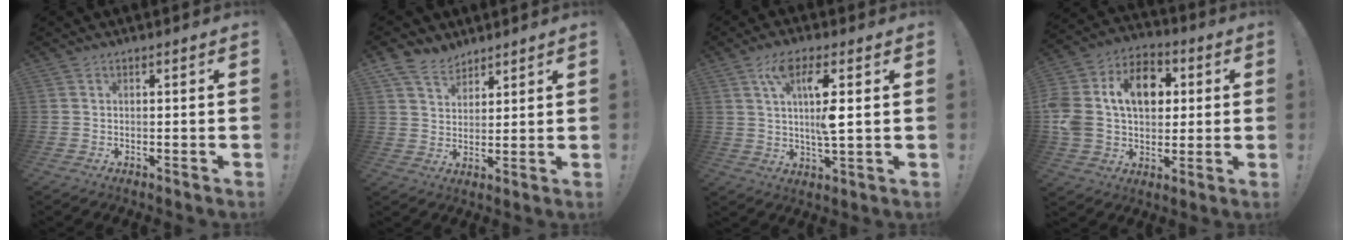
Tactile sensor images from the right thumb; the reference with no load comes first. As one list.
[{"total": 8.2, "force": [6.3, 4.5, 2.5], "torque": [-0.056, -0.034, 0.125]}, {"total": 10.6, "force": [3.6, 2.2, 9.8], "torque": [-0.172, -0.005, 0.058]}, {"total": 18.4, "force": [3.8, 13.8, 11.6], "torque": [-0.200, 0.010, 0.072]}]